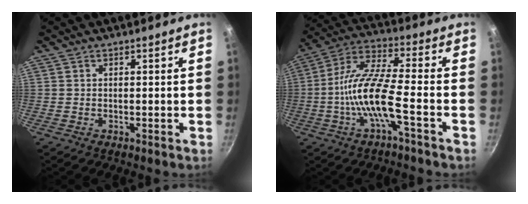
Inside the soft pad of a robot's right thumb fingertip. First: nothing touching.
{"total": 12.8, "force": [-3.8, 2.8, 11.9], "torque": [-0.238, 0.039, -0.087]}